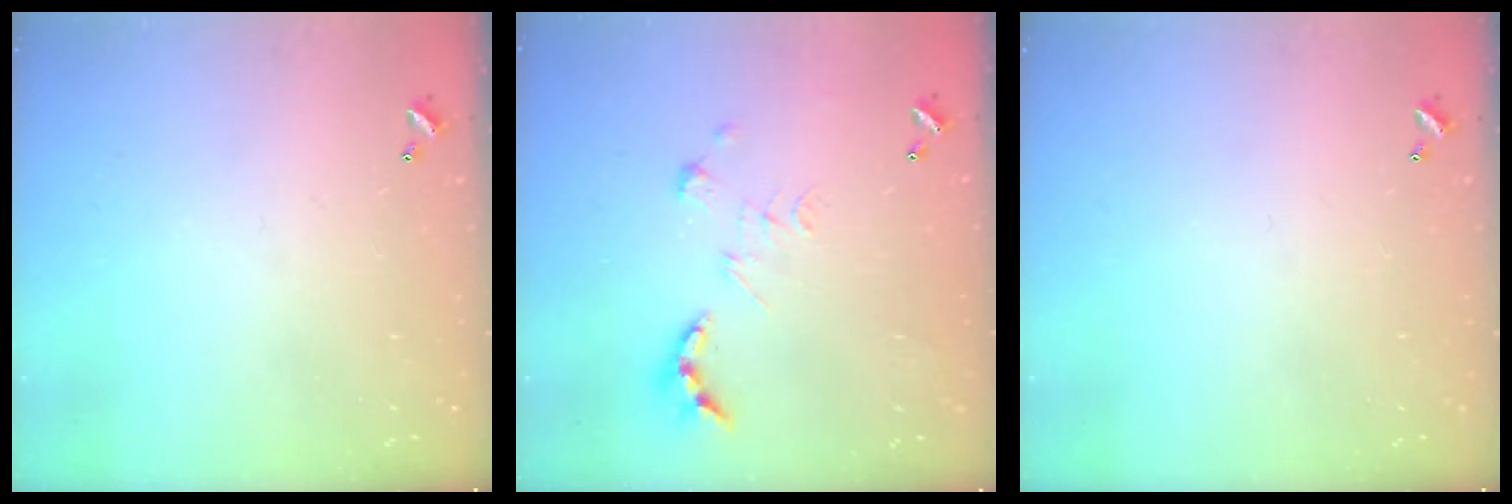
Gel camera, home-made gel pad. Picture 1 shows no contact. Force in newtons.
{"total": 2.7, "press": 2.2, "slide": 1.5}
{"total": 0.0}